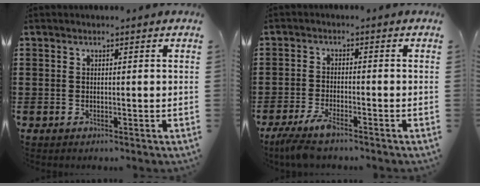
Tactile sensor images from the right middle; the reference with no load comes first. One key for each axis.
{"total": 4.3, "fx": -3.5, "fy": 0.3, "fz": 2.5, "tx": -0.062, "ty": -0.015, "tz": -0.069}